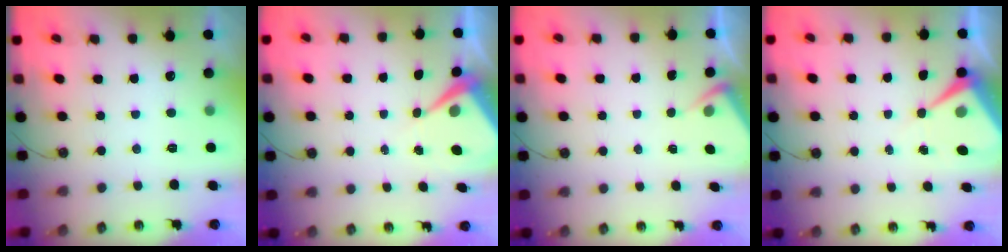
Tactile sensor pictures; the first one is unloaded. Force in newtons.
{"total": 5.6, "press": 5.6, "slide": 0.5}
{"total": 2.8, "press": 2.8, "slide": 0.5}
{"total": 7.6, "press": 7.6, "slide": 0.8}